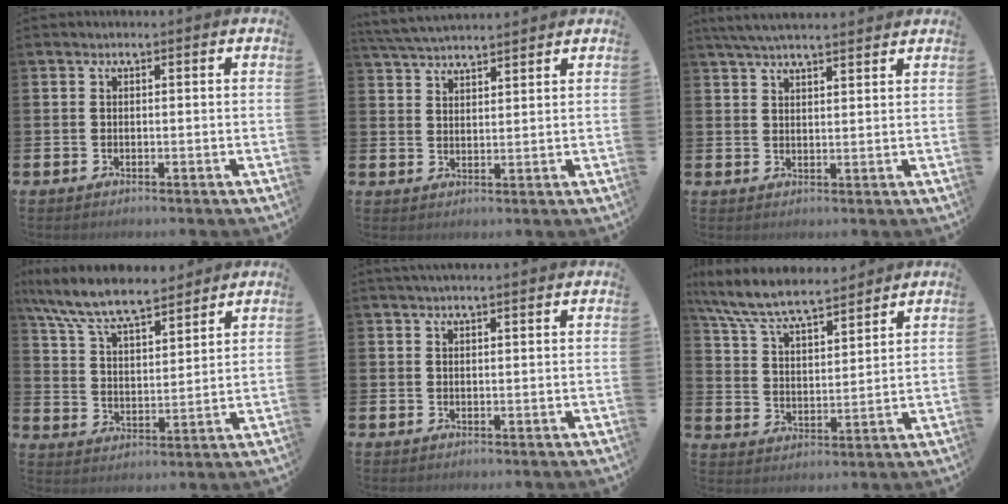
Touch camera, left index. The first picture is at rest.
{"total": 4.4, "force": [4.3, 0.4, 0.7], "torque": [-0.030, -0.020, 0.078]}
{"total": 4.6, "force": [4.3, 0.3, 1.4], "torque": [-0.034, -0.012, 0.079]}
{"total": 8.6, "force": [7.9, 1.6, 3.2], "torque": [-0.093, -0.044, 0.140]}
{"total": 1.8, "force": [1.7, -0.1, 0.6], "torque": [-0.010, -0.005, 0.031]}
{"total": 7.9, "force": [7.3, 1.2, 2.8], "torque": [-0.081, -0.045, 0.128]}